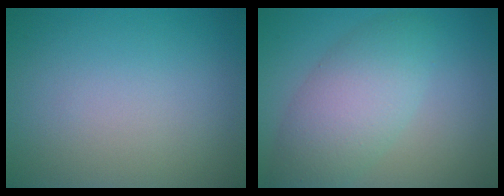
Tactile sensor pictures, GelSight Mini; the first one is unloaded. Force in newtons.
{"total": 5.6, "press": 5.6, "slide": 0.2}